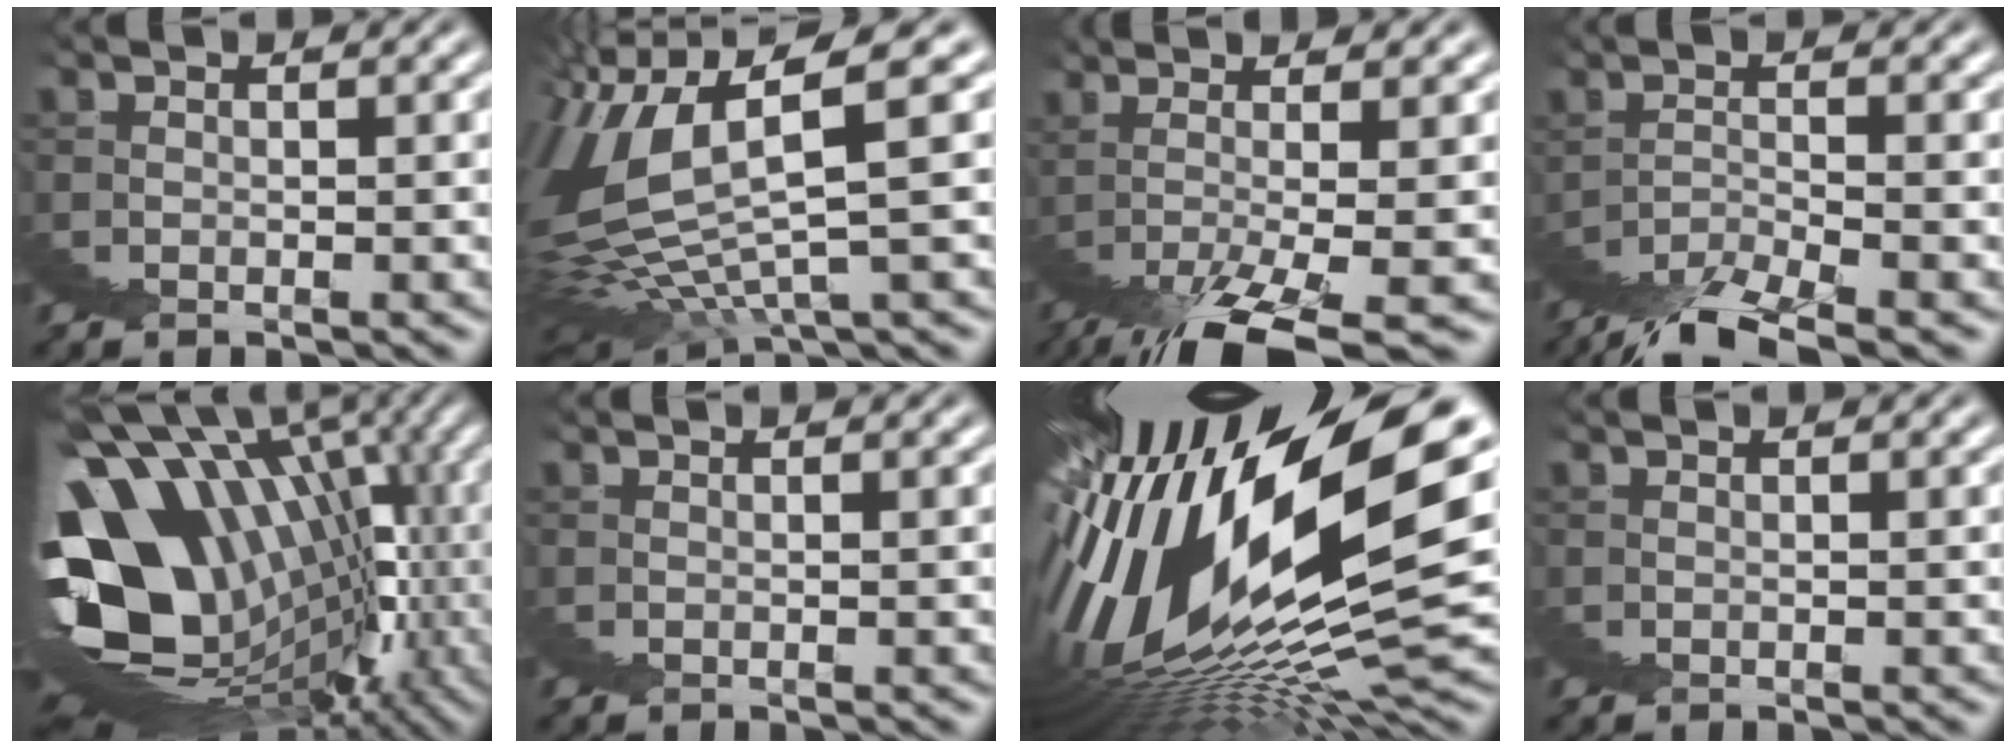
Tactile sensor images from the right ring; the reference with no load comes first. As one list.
[{"total": 5.5, "force": [2.4, 1.5, 4.8], "torque": [-0.109, -0.008, 0.051]}, {"total": 4.6, "force": [0.1, -1.5, 4.4], "torque": [-0.070, 0.011, 0.003]}, {"total": 2.8, "force": [-0.8, -1.1, 2.5], "torque": [-0.040, 0.011, -0.019]}, {"total": 26.5, "force": [0.0, 15.1, 21.7], "torque": [-0.266, -0.006, 0.004]}, {"total": 0.0}, {"total": 15.2, "force": [2.6, 5.1, 14.1], "torque": [-0.183, 0.031, 0.037]}, {"total": 0.0}]